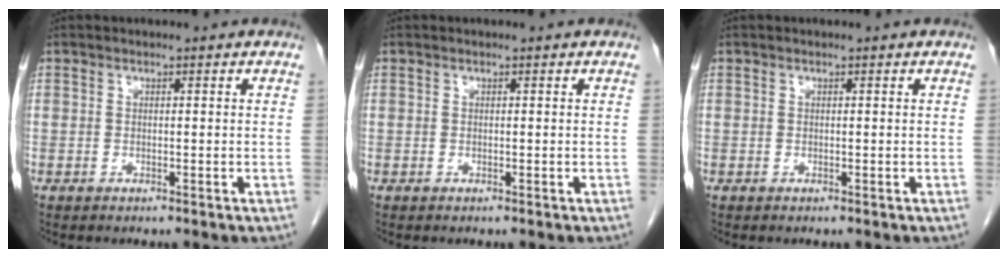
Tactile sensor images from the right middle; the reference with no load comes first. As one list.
[{"total": 0.0}, {"total": 0.0}]